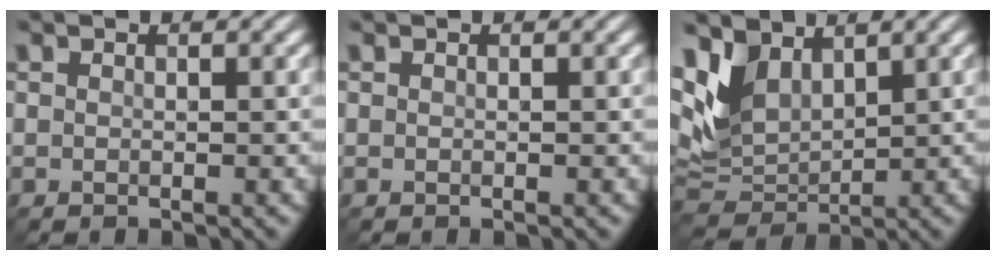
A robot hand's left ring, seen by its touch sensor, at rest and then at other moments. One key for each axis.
{"total": 0.0}
{"total": 4.9, "fx": 2.9, "fy": 3.1, "fz": 2.5, "tx": -0.071, "ty": -0.006, "tz": 0.061}